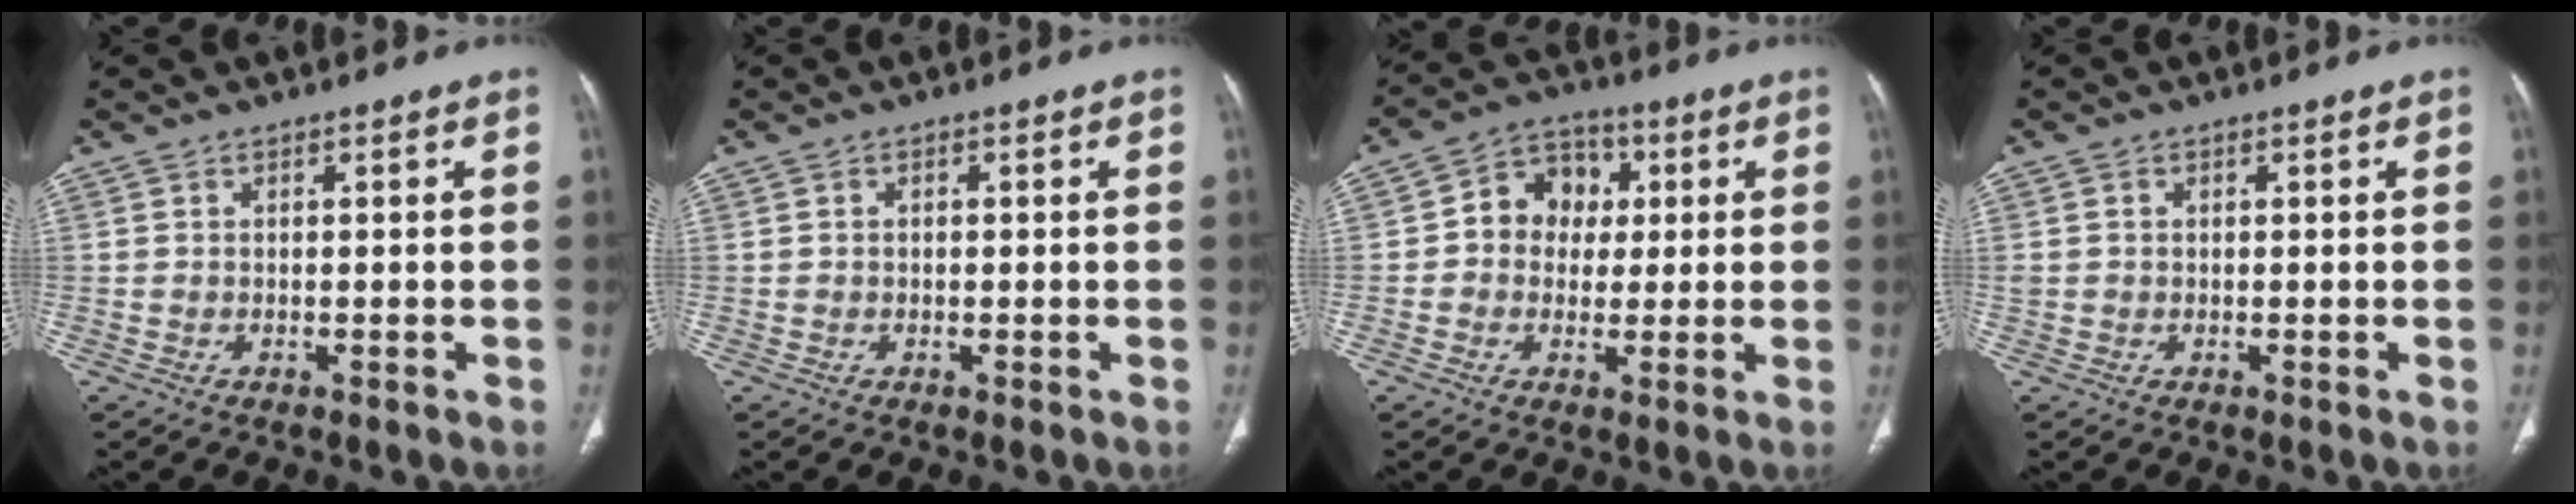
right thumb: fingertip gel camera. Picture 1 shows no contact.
{"total": 0.6, "force": [0.1, 0.3, 0.5], "torque": [-0.011, 0.003, 0.002]}
{"total": 9.3, "force": [1.3, 7.8, 4.8], "torque": [-0.035, 0.013, 0.009]}
{"total": 1.2, "force": [0.3, 1.1, 0.5], "torque": [-0.006, 0.003, 0.008]}